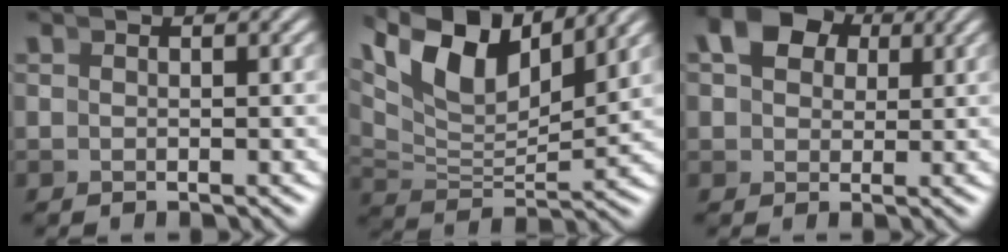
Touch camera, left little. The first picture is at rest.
{"total": 10.1, "force": [4.9, 5.1, 7.2], "torque": [-0.134, 0.006, 0.087]}
{"total": 8.4, "force": [3.6, 6.3, 4.3], "torque": [-0.068, 0.011, 0.051]}